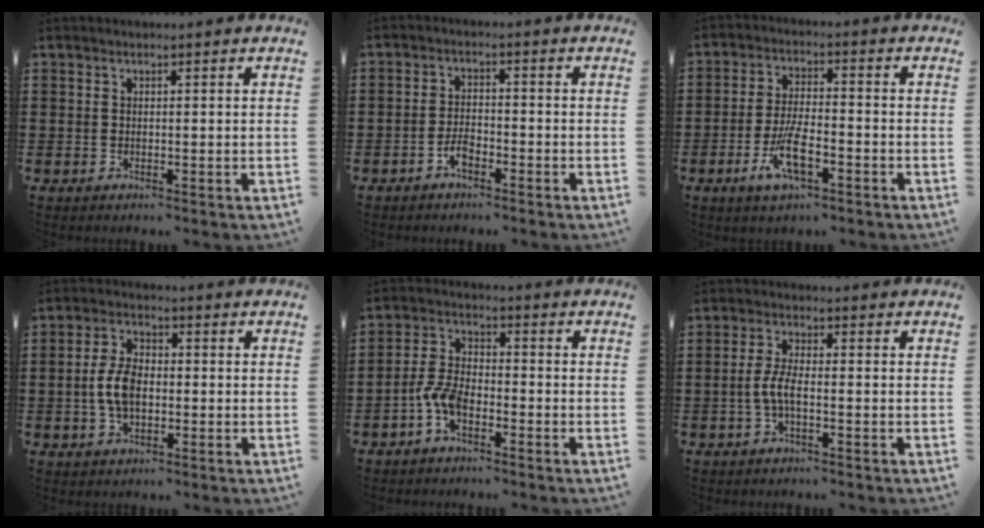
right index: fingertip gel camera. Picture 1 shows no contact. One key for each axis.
{"total": 3.0, "fx": -2.0, "fy": 1.1, "fz": 2.0, "tx": -0.045, "ty": 0.001, "tz": -0.040}
{"total": 7.2, "fx": -3.3, "fy": 2.1, "fz": 6.1, "tx": -0.139, "ty": -0.014, "tz": -0.063}
{"total": 6.0, "fx": -0.7, "fy": 3.4, "fz": 5.0, "tx": -0.112, "ty": 0.001, "tz": -0.018}
{"total": 5.7, "fx": -2.8, "fy": 2.5, "fz": 4.2, "tx": -0.108, "ty": -0.001, "tz": -0.059}
{"total": 4.0, "fx": -1.2, "fy": 1.1, "fz": 3.6, "tx": -0.094, "ty": -0.006, "tz": -0.030}